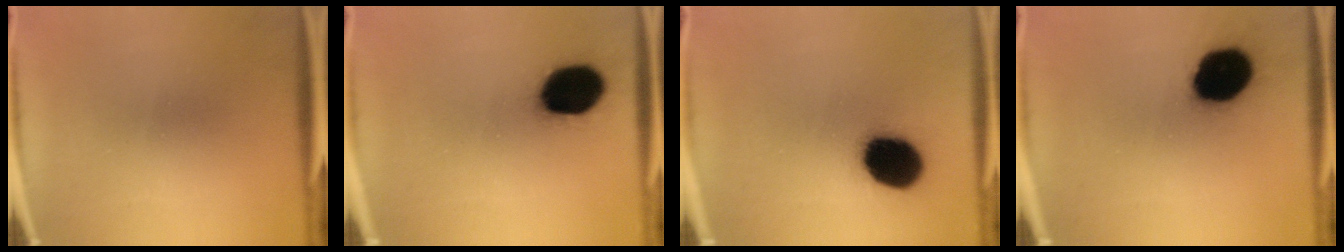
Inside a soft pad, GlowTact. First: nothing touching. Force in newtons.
{"total": 16.9}
{"total": 18.3}
{"total": 19.3}